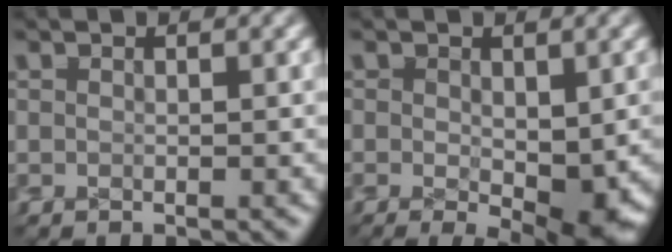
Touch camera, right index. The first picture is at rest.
{"total": 4.1, "force": [-1.4, 1.7, 3.5], "torque": [-0.056, -0.032, -0.008]}